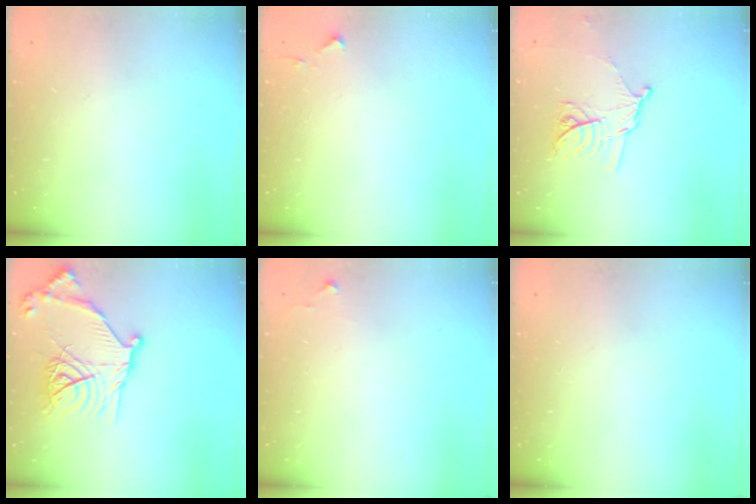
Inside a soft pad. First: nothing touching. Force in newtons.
{"total": 3.7, "press": 3.7, "slide": 0.6}
{"total": 11.3, "press": 11.3, "slide": 0.7}
{"total": 18.2, "press": 18.2, "slide": 1.1}
{"total": 5.0, "press": 5.0, "slide": 0.7}
{"total": 0.0}